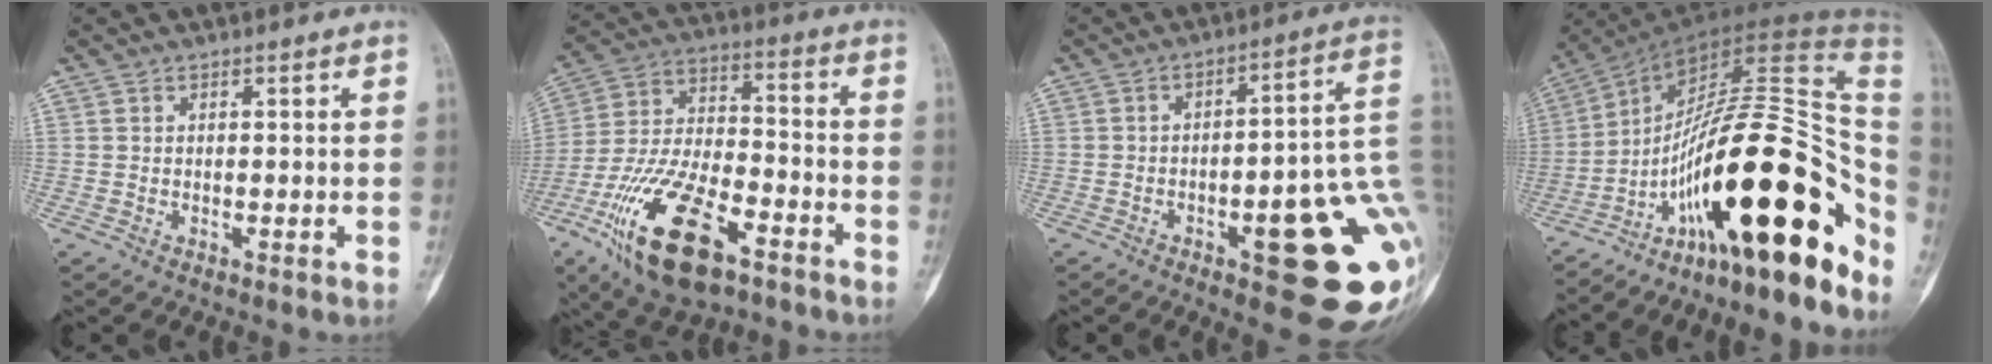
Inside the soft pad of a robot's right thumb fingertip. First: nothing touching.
{"total": 20.9, "force": [-11.1, 9.0, 15.3], "torque": [-0.302, 0.048, -0.197]}
{"total": 21.4, "force": [-5.8, 6.2, 19.7], "torque": [-0.187, 0.029, -0.063]}
{"total": 29.7, "force": [-11.9, 9.7, 25.4], "torque": [-0.308, 0.106, -0.182]}